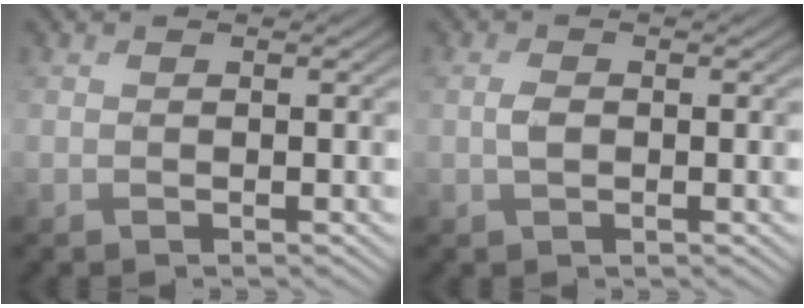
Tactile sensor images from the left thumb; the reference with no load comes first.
{"total": 1.1, "force": [0.4, 0.4, 1.0], "torque": [-0.021, 0.007, 0.006]}